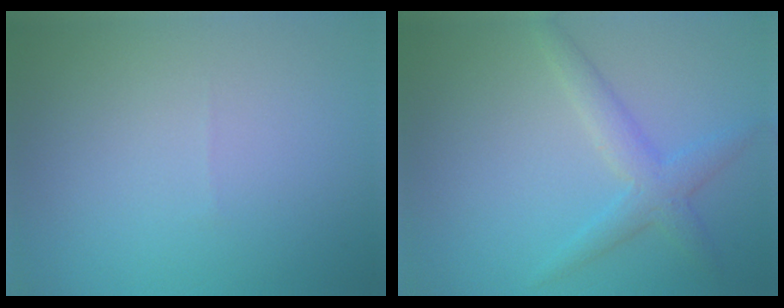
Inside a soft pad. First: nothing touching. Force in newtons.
{"total": 3.0, "press": 3.0, "slide": 0.1}